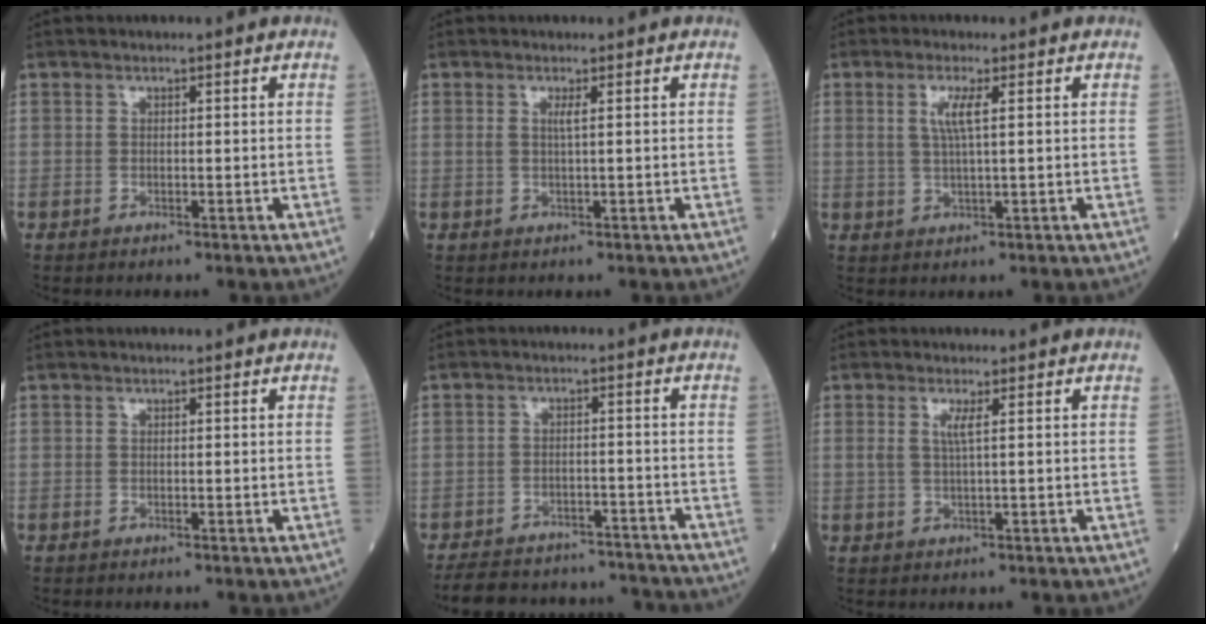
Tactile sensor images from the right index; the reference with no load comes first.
{"total": 1.2, "force": [0.4, -0.2, 1.1], "torque": [-0.028, -0.002, 0.006]}
{"total": 3.7, "force": [1.1, 0.1, 3.5], "torque": [-0.075, 0.000, 0.021]}
{"total": 0.0}
{"total": 15.2, "force": [-14.1, 4.5, 3.4], "torque": [-0.063, 0.017, -0.182]}
{"total": 2.0, "force": [0.6, -0.2, 1.8], "torque": [-0.045, -0.001, 0.011]}